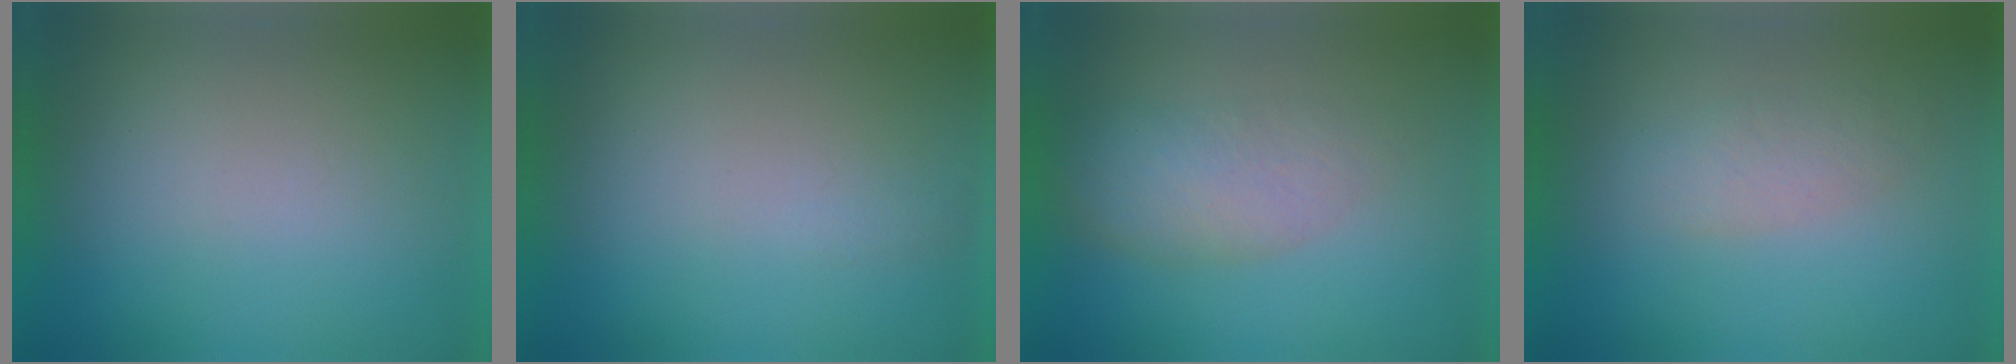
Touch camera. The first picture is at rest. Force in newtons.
{"total": 1.1}
{"total": 4.4}
{"total": 2.7}